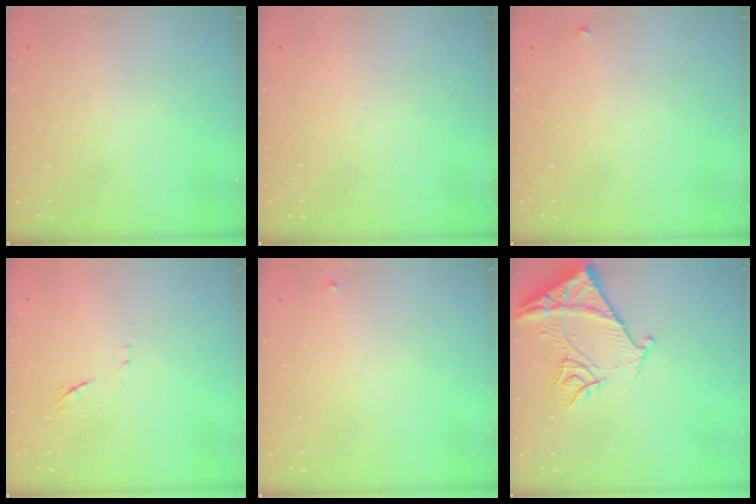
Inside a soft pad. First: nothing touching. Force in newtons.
{"total": 1.5, "press": 1.5, "slide": 0.1}
{"total": 3.3, "press": 3.3, "slide": 0.4}
{"total": 7.1, "press": 7.1, "slide": 0.7}
{"total": 2.7, "press": 2.7, "slide": 0.2}
{"total": 13.7, "press": 13.6, "slide": 1.4}